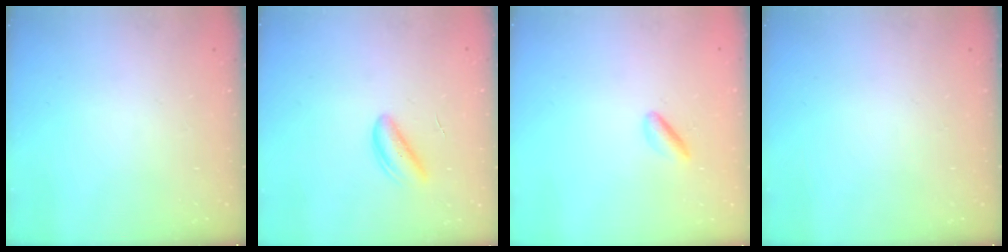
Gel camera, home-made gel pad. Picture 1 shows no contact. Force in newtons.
{"total": 2.9, "press": 2.9, "slide": 0.1}
{"total": 2.9, "press": 2.6, "slide": 1.2}
{"total": 0.0}